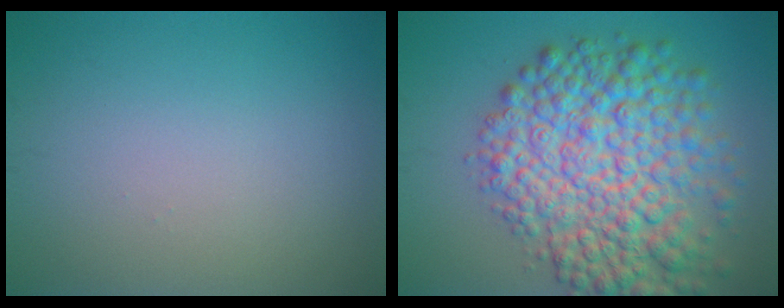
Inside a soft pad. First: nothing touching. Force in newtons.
{"total": 10.8, "press": 10.8, "slide": 0.2}